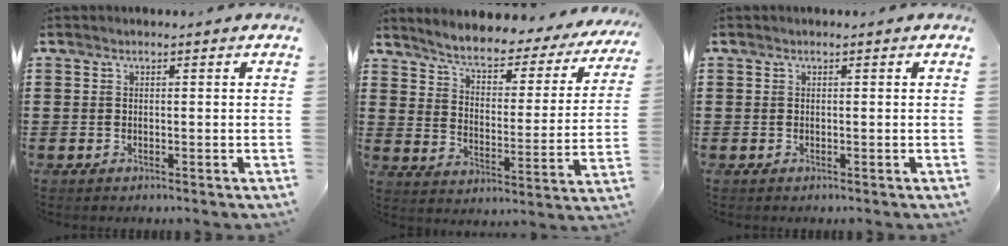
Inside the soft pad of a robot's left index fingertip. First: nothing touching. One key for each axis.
{"total": 4.4, "fx": 3.7, "fy": 0.9, "fz": 2.1, "tx": -0.061, "ty": -0.030, "tz": 0.052}
{"total": 0.0}